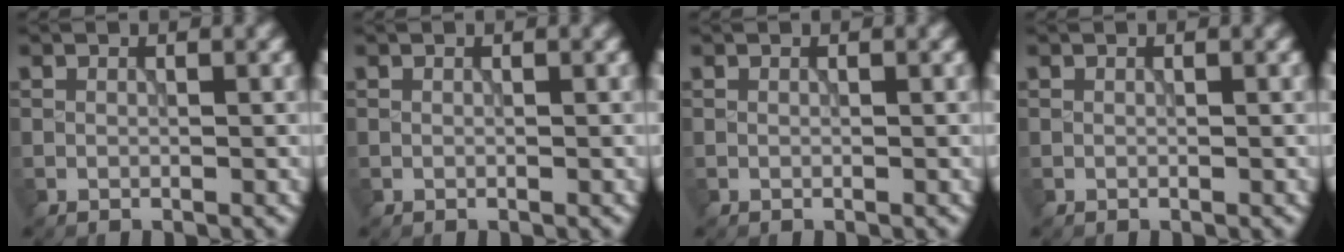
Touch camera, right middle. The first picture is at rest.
{"total": 0.0}
{"total": 0.0}
{"total": 0.0}